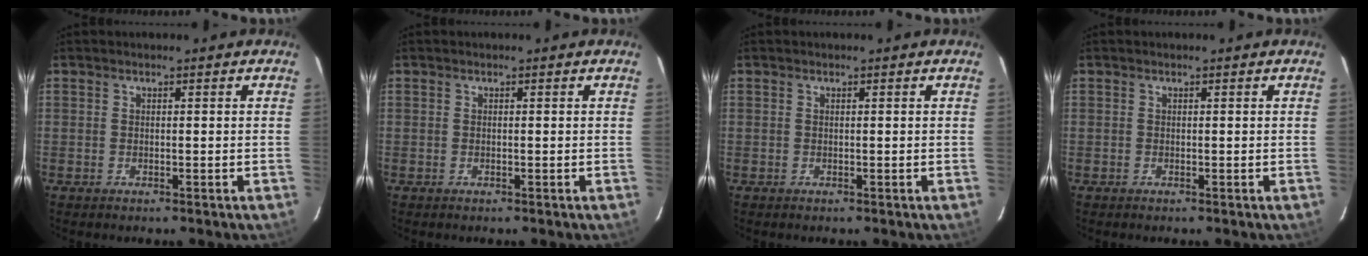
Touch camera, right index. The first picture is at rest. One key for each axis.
{"total": 0.0}
{"total": 0.0}
{"total": 0.0}